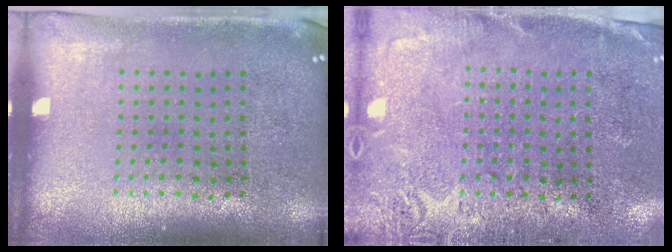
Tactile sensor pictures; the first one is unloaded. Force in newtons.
{"total": 2.7, "press": 2.4, "slide": 1.2}